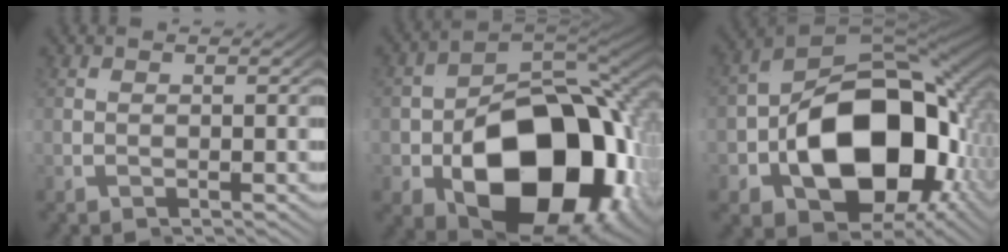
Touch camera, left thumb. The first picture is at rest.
{"total": 21.0, "force": [-5.4, 12.9, 15.7], "torque": [-0.265, -0.044, -0.055]}
{"total": 20.9, "force": [-3.8, 12.5, 16.2], "torque": [-0.296, -0.045, -0.039]}